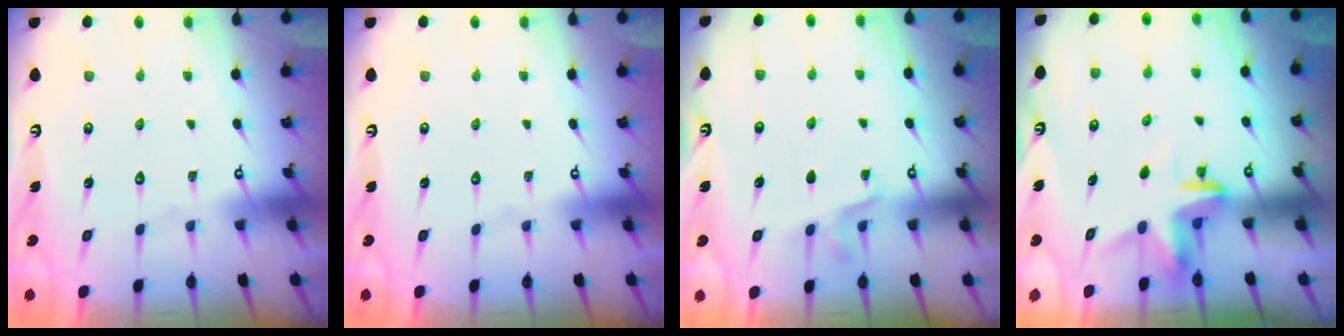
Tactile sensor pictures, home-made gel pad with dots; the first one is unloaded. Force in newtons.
{"total": 0.0}
{"total": 5.8, "press": 5.5, "slide": 2.0}
{"total": 3.4, "press": 3.4, "slide": 0.2}